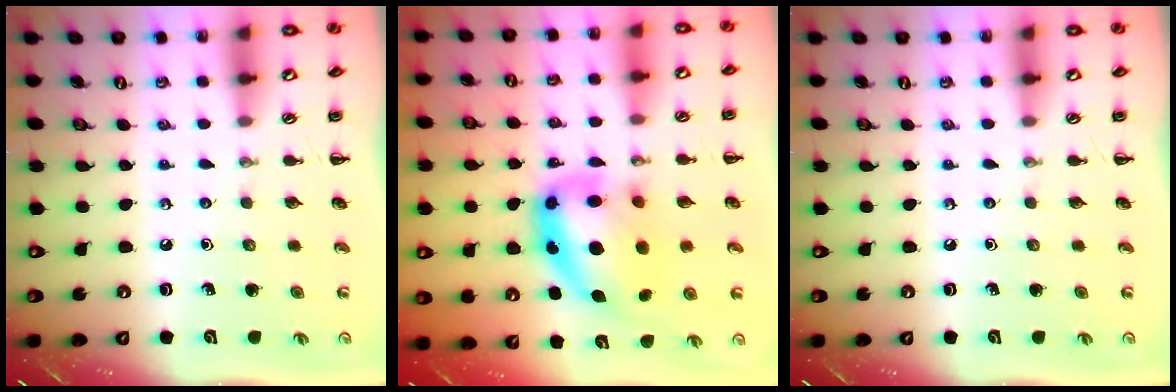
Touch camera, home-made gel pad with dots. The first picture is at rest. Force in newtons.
{"total": 14.3, "press": 13.9, "slide": 3.6}
{"total": 0.0}